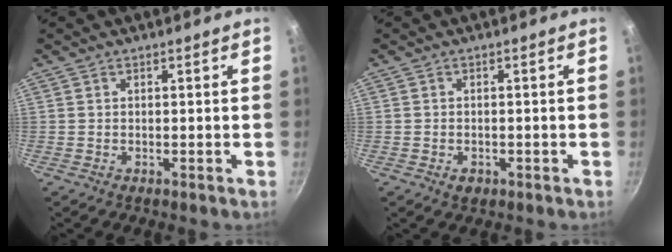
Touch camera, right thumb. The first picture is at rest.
{"total": 2.0, "force": [-0.9, 1.5, 1.1], "torque": [-0.014, 0.006, -0.008]}